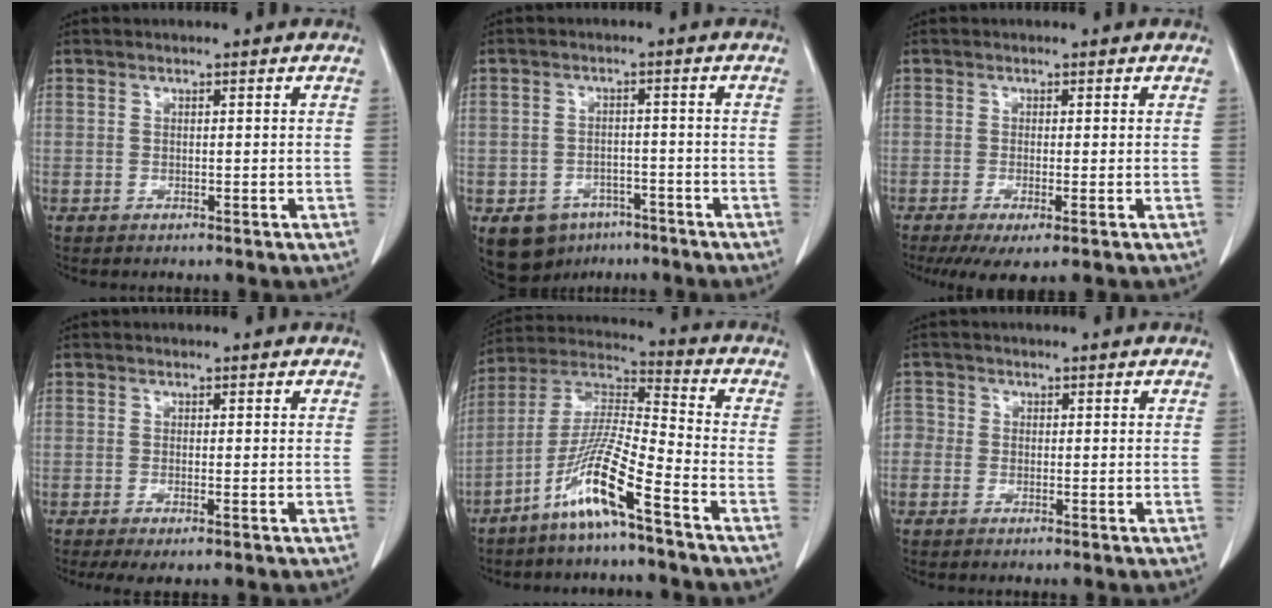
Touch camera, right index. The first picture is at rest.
{"total": 7.8, "force": [-4.8, 5.6, 2.3], "torque": [-0.035, 0.009, -0.065]}
{"total": 4.5, "force": [-2.3, 0.8, 3.8], "torque": [-0.057, -0.015, -0.039]}
{"total": 2.5, "force": [-1.3, 0.3, 2.1], "torque": [-0.035, -0.011, -0.022]}
{"total": 11.8, "force": [-6.9, -0.1, 9.6], "torque": [-0.195, -0.010, -0.145]}
{"total": 2.0, "force": [-0.5, 1.9, 0.5], "torque": [0.000, 0.005, -0.016]}